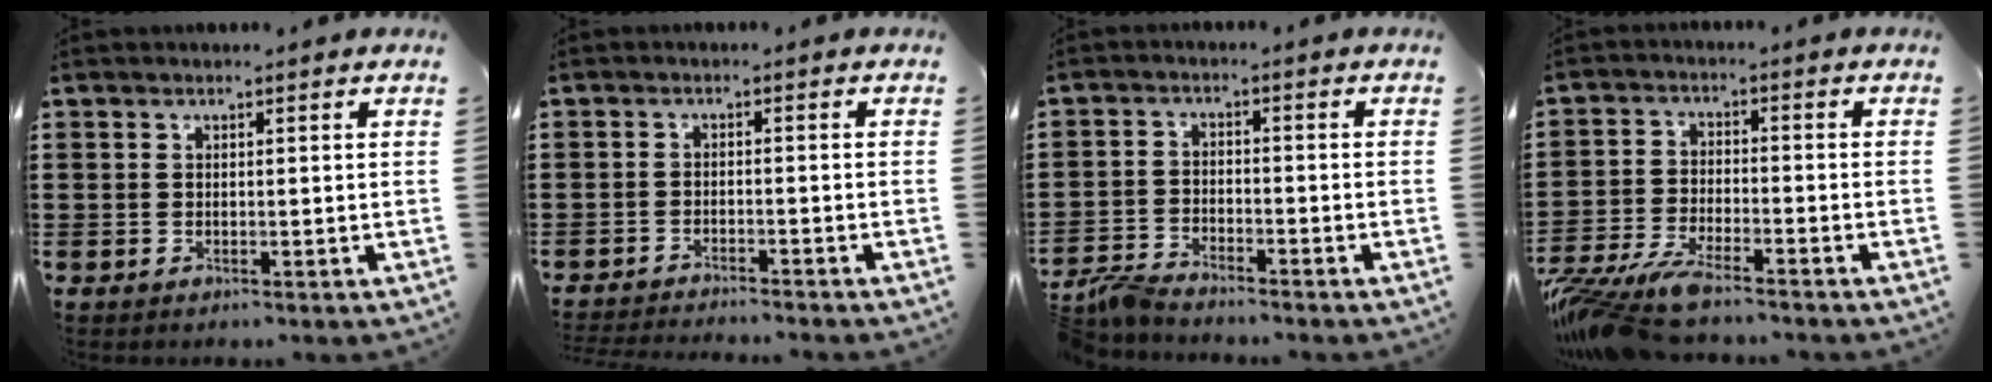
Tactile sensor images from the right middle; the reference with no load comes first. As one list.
[{"total": 2.2, "force": [-2.2, -0.2, 0.1], "torque": [-0.004, 0.000, -0.047]}, {"total": 3.8, "force": [-3.6, 0.5, 1.0], "torque": [-0.040, 0.000, -0.079]}, {"total": 7.3, "force": [-6.5, 1.0, 3.1], "torque": [-0.082, -0.006, -0.130]}]